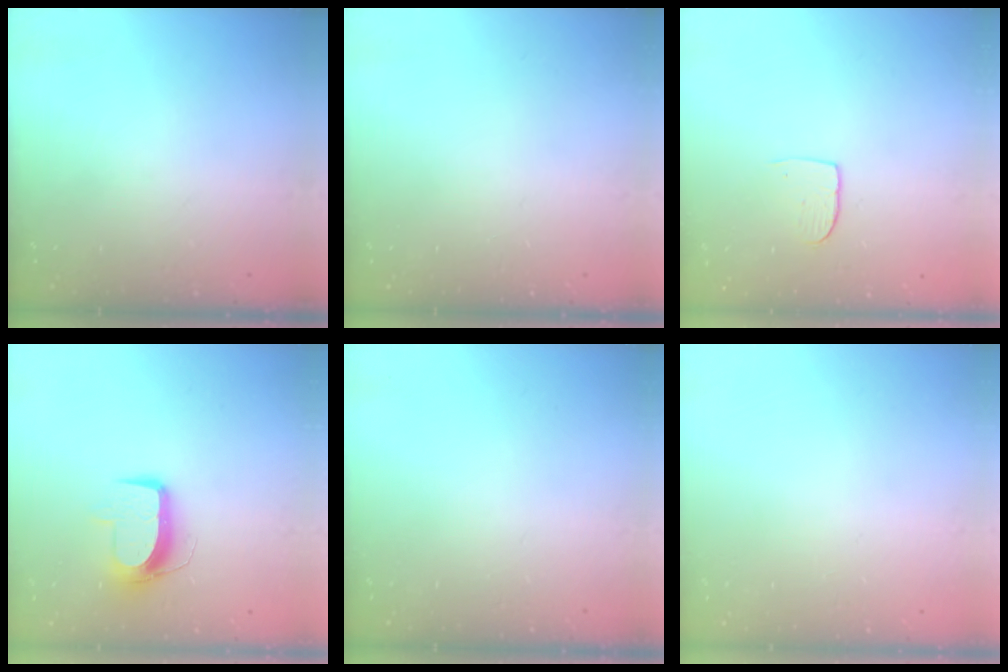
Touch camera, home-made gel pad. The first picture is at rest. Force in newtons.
{"total": 0.0}
{"total": 4.1, "press": 4.1, "slide": 0.3}
{"total": 10.3, "press": 10.3, "slide": 0.8}
{"total": 0.0}
{"total": 0.0}